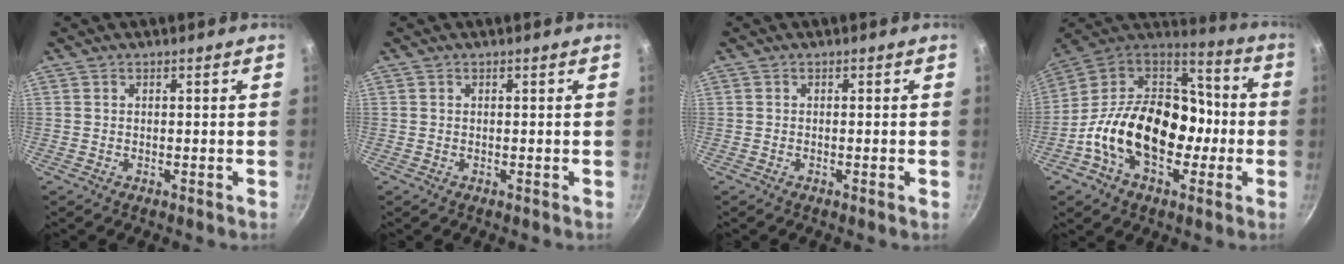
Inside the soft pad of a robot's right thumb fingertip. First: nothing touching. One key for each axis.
{"total": 0.0}
{"total": 0.8, "fx": -0.3, "fy": 0.0, "fz": 0.7, "tx": -0.016, "ty": 0.001, "tz": -0.007}
{"total": 23.8, "fx": -4.9, "fy": 16.2, "fz": 16.8, "tx": -0.245, "ty": 0.061, "tz": -0.092}